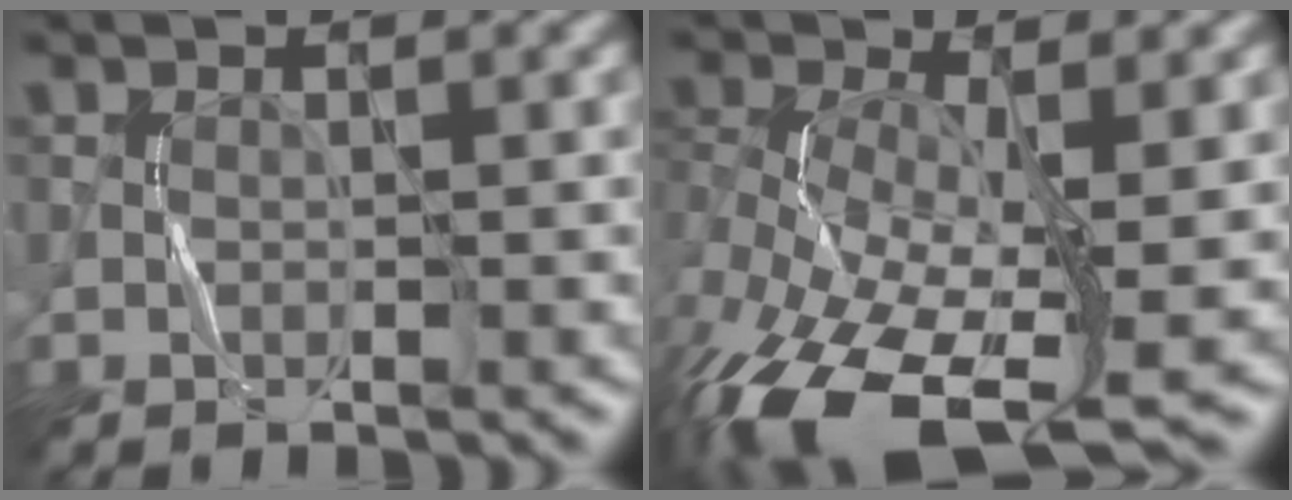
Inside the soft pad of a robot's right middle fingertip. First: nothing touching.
{"total": 14.2, "force": [-5.8, 6.6, 11.1], "torque": [-0.259, -0.032, -0.095]}